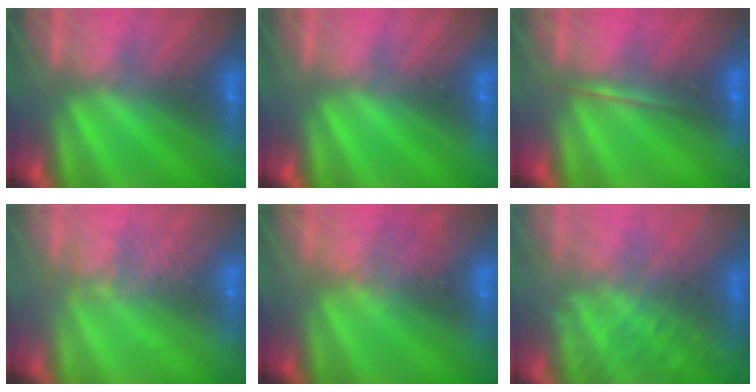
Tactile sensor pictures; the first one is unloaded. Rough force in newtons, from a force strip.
{"total": 0.0}
{"total": 1.6}
{"total": 8.7}
{"total": 2.9}
{"total": 7.9}